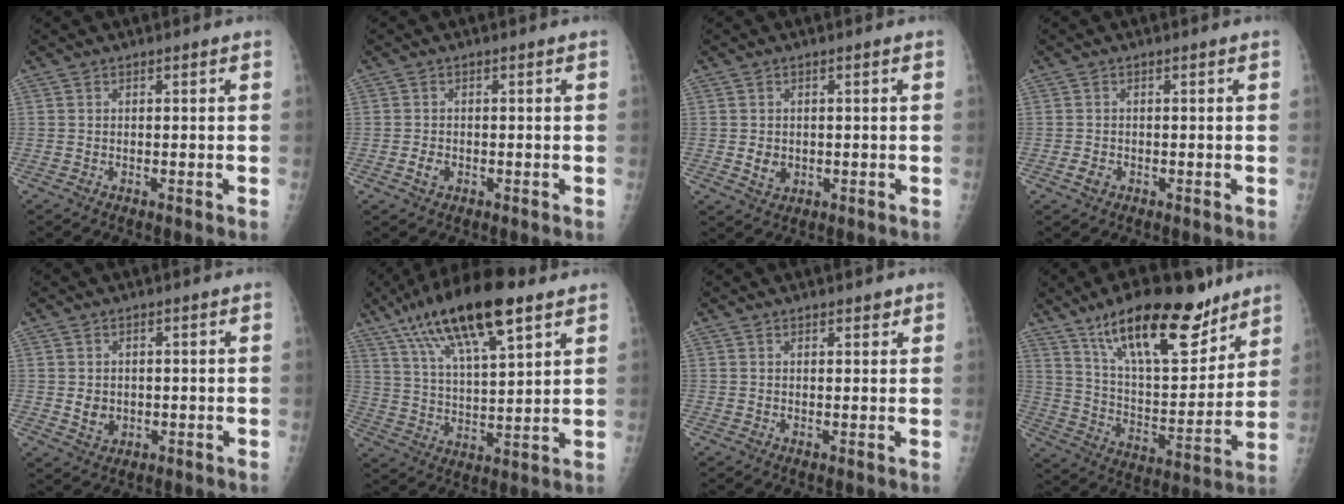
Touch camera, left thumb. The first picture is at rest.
{"total": 1.9, "force": [-0.6, 1.4, 1.1], "torque": [-0.018, 0.002, -0.011]}
{"total": 3.0, "force": [-0.2, 2.5, 1.7], "torque": [-0.018, -0.001, 0.005]}
{"total": 1.7, "force": [-0.7, 1.3, 0.9], "torque": [-0.014, 0.001, -0.011]}
{"total": 3.3, "force": [0.0, 2.8, 1.8], "torque": [-0.019, -0.003, 0.010]}
{"total": 19.2, "force": [11.2, 5.6, 14.5], "torque": [-0.240, -0.024, 0.203]}
{"total": 1.8, "force": [1.4, 0.8, 0.9], "torque": [-0.004, -0.007, 0.017]}
{"total": 23.1, "force": [15.5, 8.5, 14.9], "torque": [-0.199, -0.068, 0.260]}